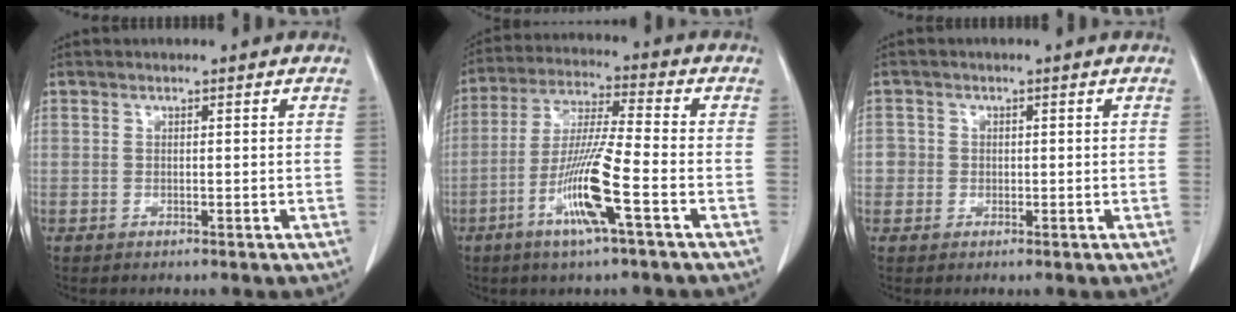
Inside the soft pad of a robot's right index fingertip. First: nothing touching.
{"total": 11.5, "force": [-4.6, -0.2, 10.5], "torque": [-0.210, -0.011, -0.093]}
{"total": 2.1, "force": [-0.3, 2.1, 0.1], "torque": [0.012, 0.008, -0.009]}